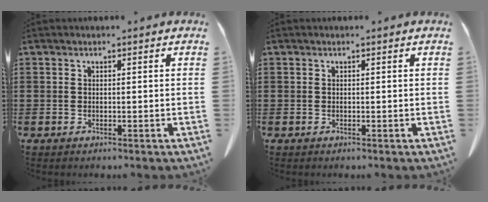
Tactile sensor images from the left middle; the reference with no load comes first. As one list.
[{"total": 0.0}]